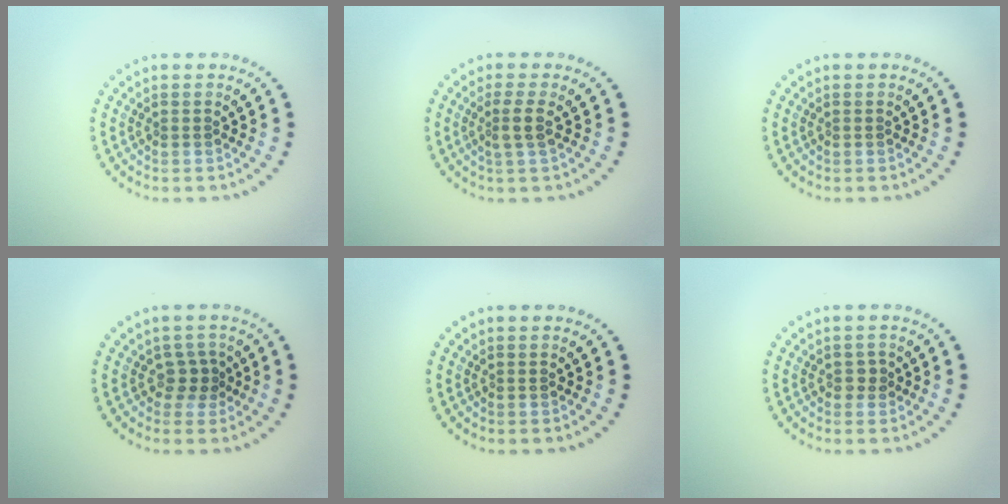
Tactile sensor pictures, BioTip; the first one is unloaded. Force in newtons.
{"total": 1.9, "press": 1.4, "slide": 1.2}
{"total": 0.0}
{"total": 1.5, "press": 1.2, "slide": 0.9}
{"total": 0.0}
{"total": 0.9, "press": 0.9, "slide": 0.2}